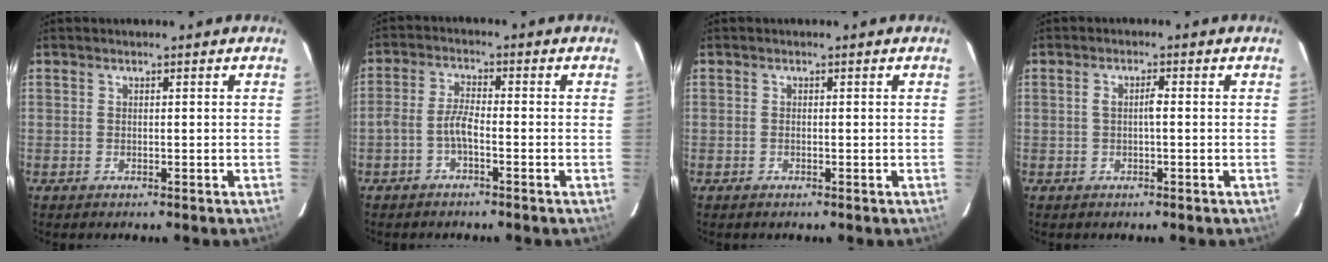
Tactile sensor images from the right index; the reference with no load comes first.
{"total": 3.4, "force": [-1.8, 0.8, 2.7], "torque": [-0.067, 0.011, -0.039]}
{"total": 0.0}
{"total": 1.9, "force": [-0.2, 0.4, 1.9], "torque": [-0.037, 0.006, -0.003]}